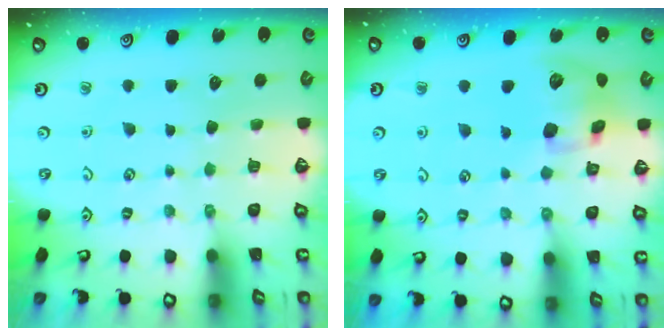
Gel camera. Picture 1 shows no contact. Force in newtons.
{"total": 12.8, "press": 12.7, "slide": 2.0}